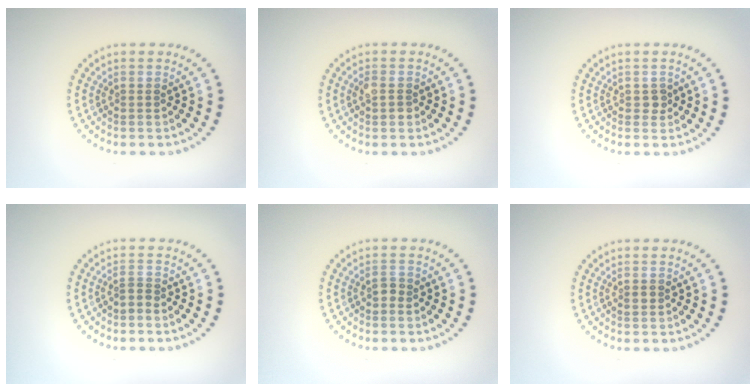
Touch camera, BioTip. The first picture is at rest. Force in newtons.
{"total": 1.6, "press": 1.5, "slide": 0.3}
{"total": 0.9, "press": 0.9, "slide": 0.2}
{"total": 0.8, "press": 0.4, "slide": 0.7}
{"total": 0.7, "press": 0.7, "slide": 0.1}
{"total": 1.0, "press": 1.0, "slide": 0.0}